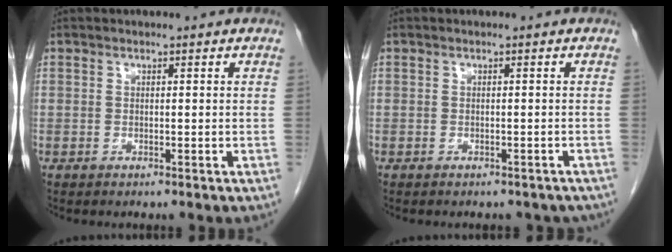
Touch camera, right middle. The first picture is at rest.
{"total": 4.8, "force": [-4.1, 2.2, 1.3], "torque": [-0.012, 0.004, -0.039]}